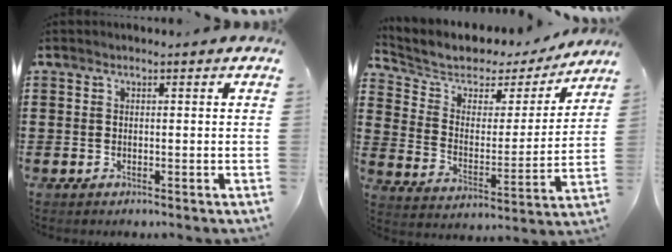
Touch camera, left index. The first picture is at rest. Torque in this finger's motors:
{"motor_torque": [1.06, -1.08, 0.18, 0.02]}